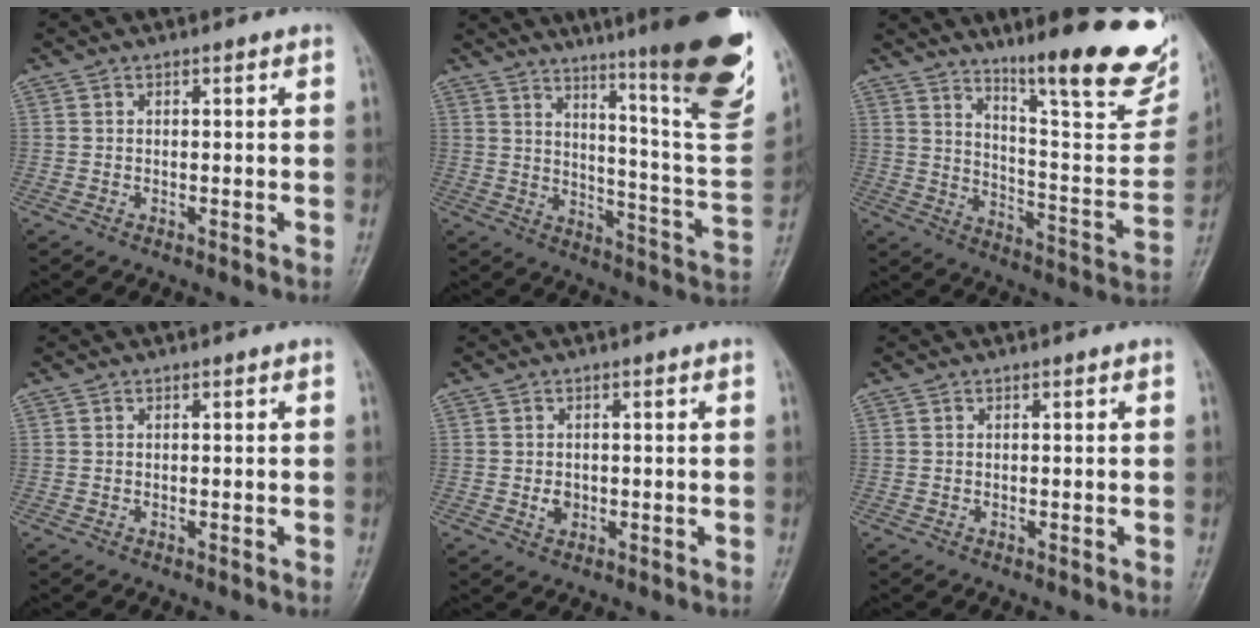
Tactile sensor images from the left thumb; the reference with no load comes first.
{"total": 26.7, "force": [17.1, 3.0, 20.3], "torque": [-0.259, -0.094, 0.237]}
{"total": 23.6, "force": [16.5, 4.4, 16.2], "torque": [-0.195, -0.094, 0.240]}
{"total": 0.0}
{"total": 1.9, "force": [-0.2, 1.5, 1.1], "torque": [-0.011, 0.001, 0.000]}
{"total": 0.0}